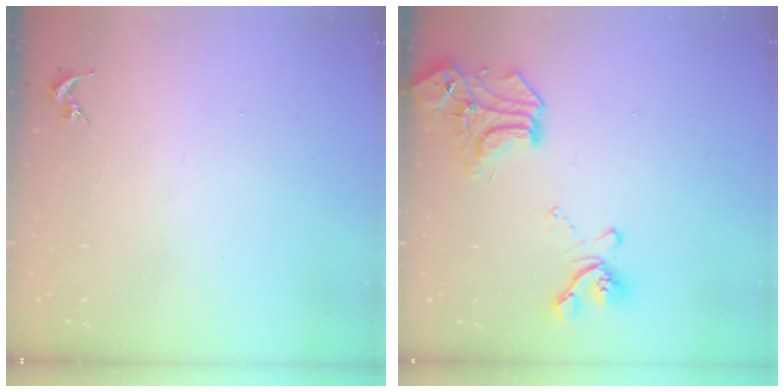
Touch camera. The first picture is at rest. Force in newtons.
{"total": 17.9, "press": 17.9, "slide": 0.9}